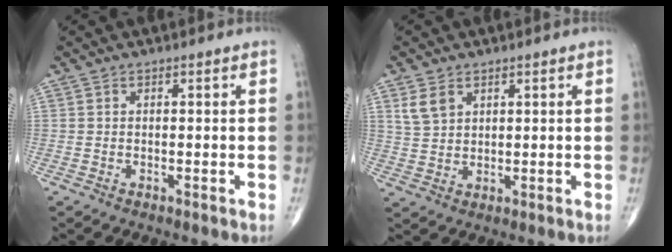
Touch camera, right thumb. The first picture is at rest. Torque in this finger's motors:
{"motor_torque": [-0.44, 0.46, 0.17, 0.10, 0.01]}